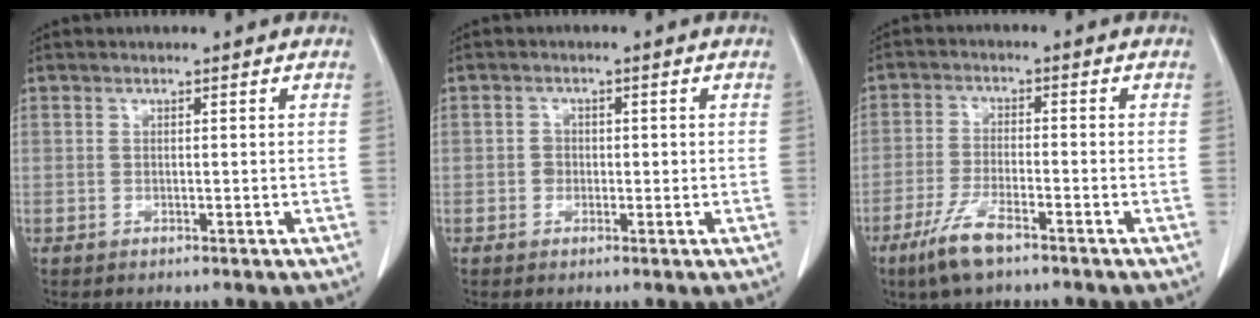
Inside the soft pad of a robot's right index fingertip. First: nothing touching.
{"total": 1.6, "force": [-0.3, 1.5, 0.6], "torque": [-0.005, 0.007, -0.006]}
{"total": 6.8, "force": [-4.6, 1.2, 4.9], "torque": [-0.108, -0.011, -0.085]}